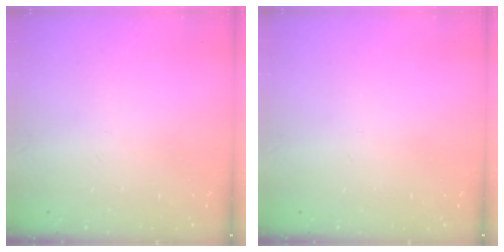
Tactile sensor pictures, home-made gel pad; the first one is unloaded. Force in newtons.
{"total": 0.0}